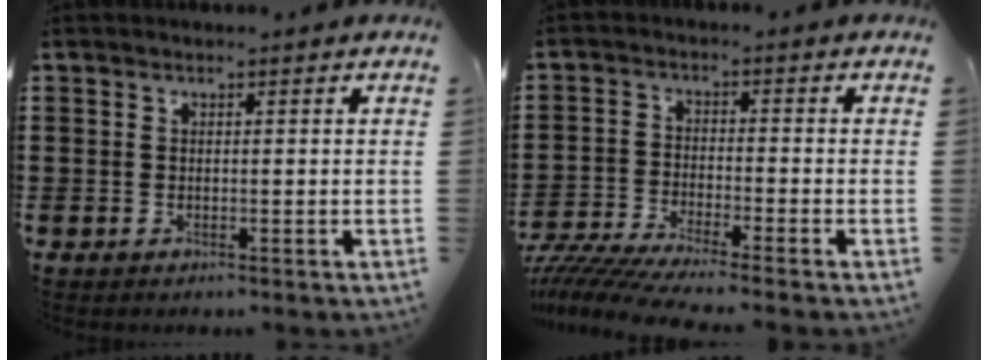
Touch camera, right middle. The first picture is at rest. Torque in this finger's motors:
{"motor_torque": [1.86, -0.27, 0.76, 0.21]}